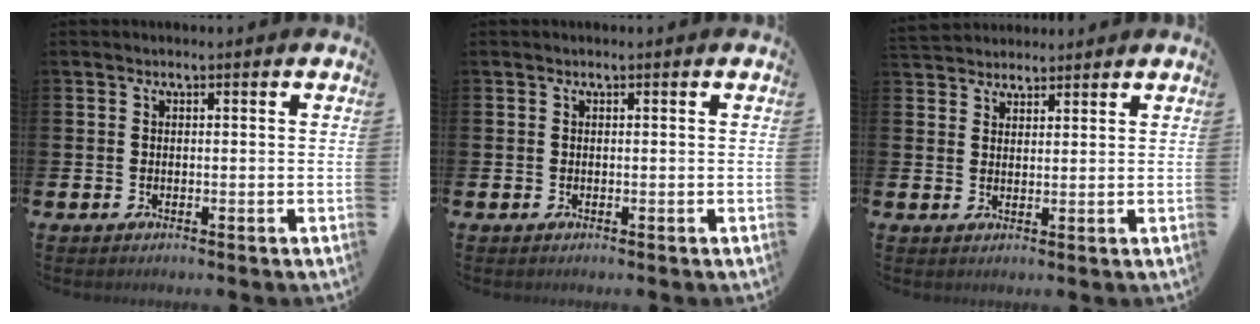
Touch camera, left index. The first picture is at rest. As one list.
[{"total": 0.0}, {"total": 3.1, "force": [2.9, 1.0, -0.2], "torque": [0.000, -0.010, 0.054]}]